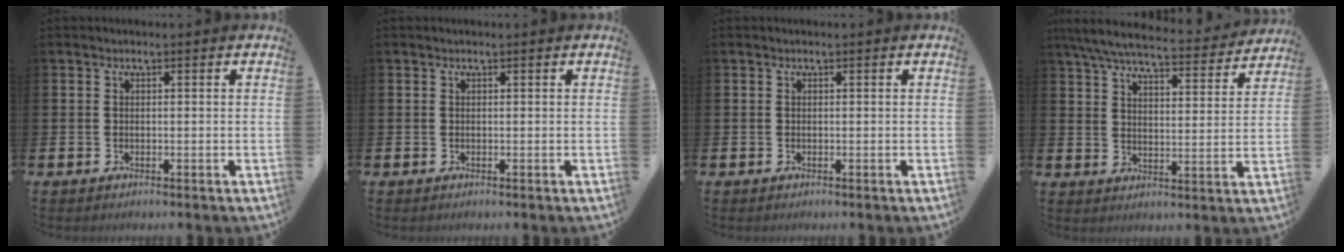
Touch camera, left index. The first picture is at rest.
{"total": 0.0}
{"total": 0.0}
{"total": 7.3, "force": [6.6, 1.1, 2.9], "torque": [-0.073, -0.042, 0.112]}